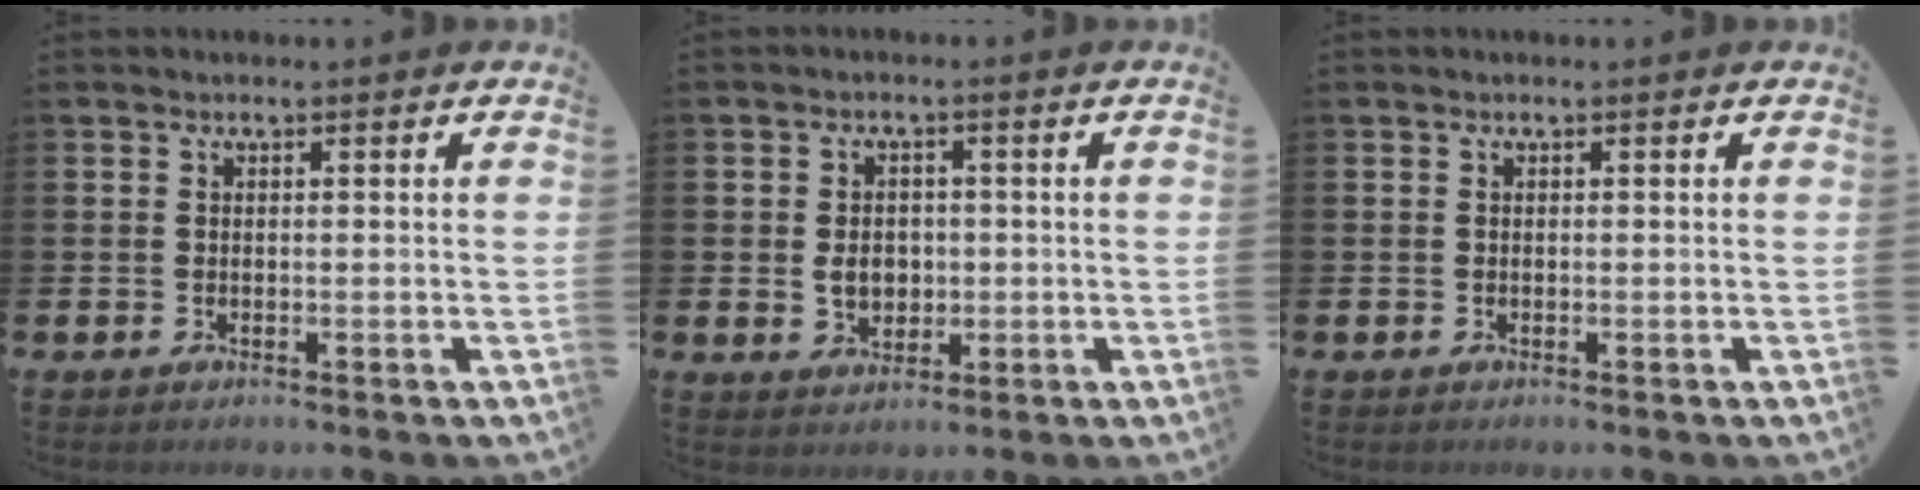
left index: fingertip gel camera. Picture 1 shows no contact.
{"total": 3.8, "force": [-0.1, 3.0, 2.2], "torque": [-0.030, 0.003, -0.010]}
{"total": 0.0}